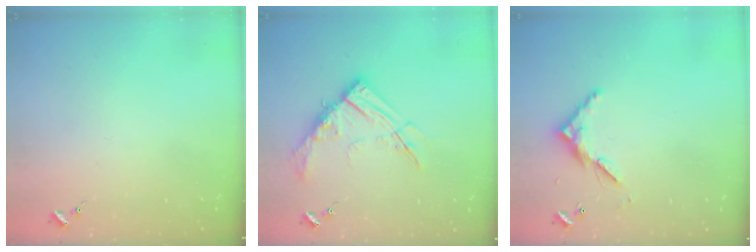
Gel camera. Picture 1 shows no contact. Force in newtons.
{"total": 14.1, "press": 14.0, "slide": 1.5}
{"total": 7.4, "press": 7.4, "slide": 0.4}